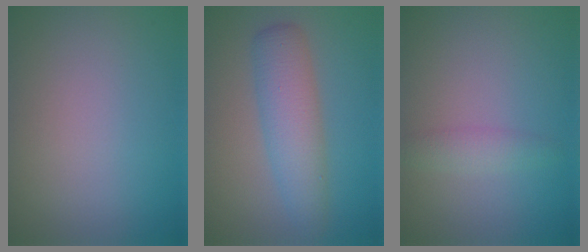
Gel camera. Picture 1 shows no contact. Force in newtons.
{"total": 4.2, "press": 4.2, "slide": 0.1}
{"total": 1.6, "press": 1.6, "slide": 0.1}